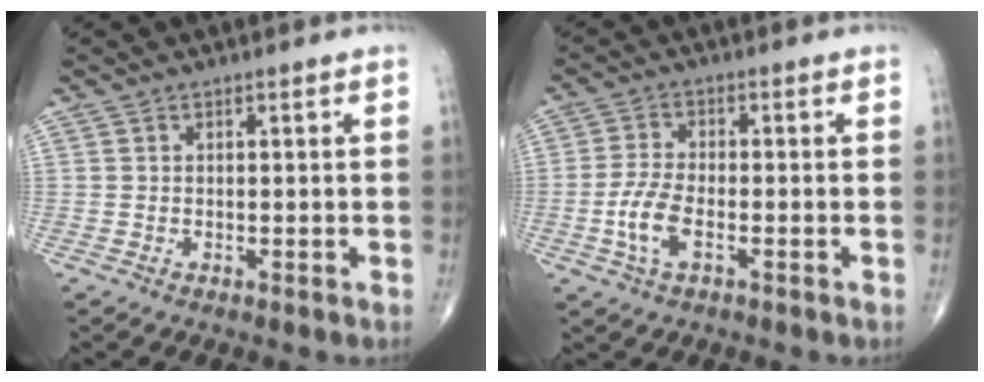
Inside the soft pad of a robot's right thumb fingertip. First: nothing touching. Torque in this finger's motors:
{"motor_torque": [-0.25, 0.15, 0.28, -0.19, 0.20]}